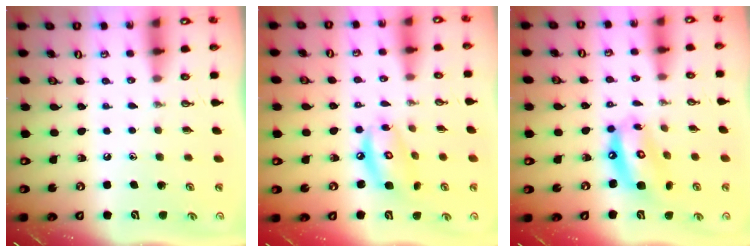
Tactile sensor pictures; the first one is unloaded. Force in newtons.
{"total": 10.1, "press": 10.1, "slide": 0.8}
{"total": 12.5, "press": 12.4, "slide": 1.4}